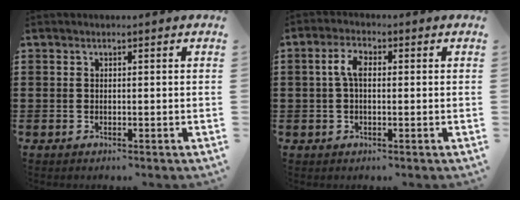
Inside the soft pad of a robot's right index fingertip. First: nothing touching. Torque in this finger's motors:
{"motor_torque": [0.70, -0.40, 0.19, 0.09]}